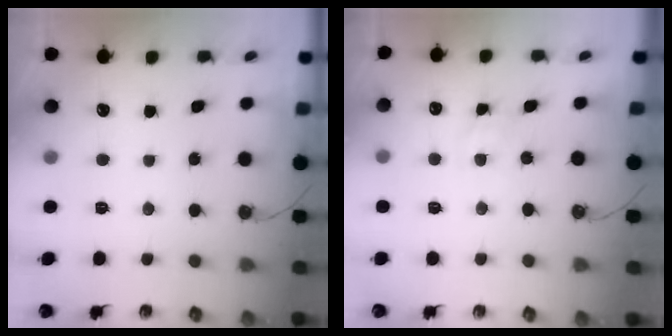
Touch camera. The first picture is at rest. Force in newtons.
{"total": 3.1, "press": 3.1, "slide": 0.5}